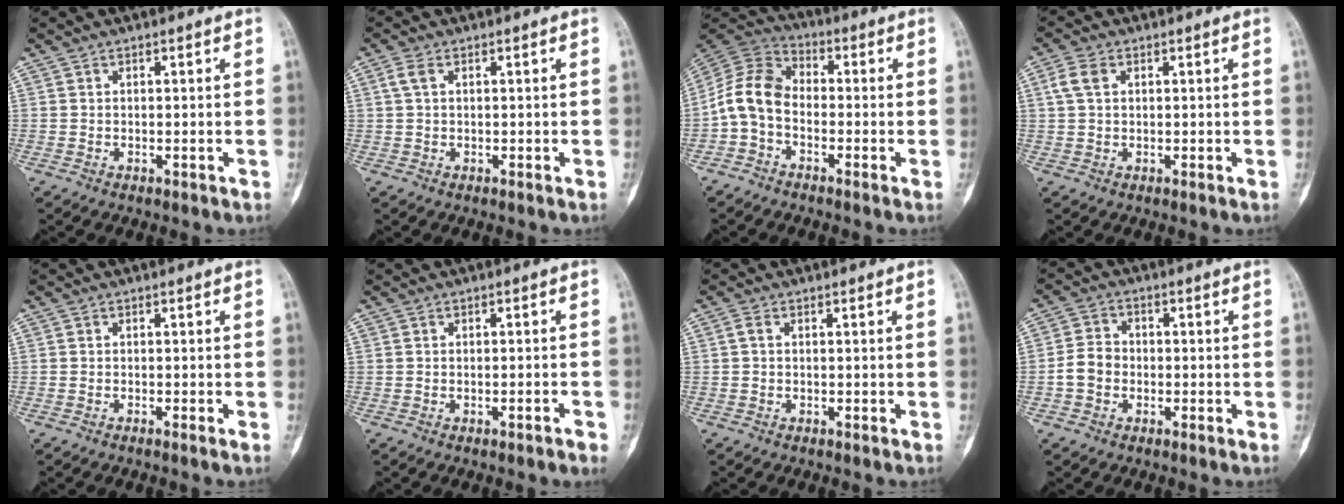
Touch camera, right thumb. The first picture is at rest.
{"total": 2.0, "force": [0.5, 1.0, 1.6], "torque": [-0.039, 0.004, 0.008]}
{"total": 9.0, "force": [-2.2, 5.9, 6.4], "torque": [-0.117, 0.034, -0.064]}
{"total": 3.4, "force": [0.9, 2.2, 2.4], "torque": [-0.057, 0.010, 0.016]}
{"total": 0.7, "force": [-0.5, -0.3, 0.4], "torque": [-0.009, 0.001, -0.015]}
{"total": 1.7, "force": [-1.1, 0.2, 1.2], "torque": [-0.028, 0.006, -0.013]}
{"total": 1.0, "force": [0.0, 0.4, 0.9], "torque": [-0.021, -0.001, -0.005]}
{"total": 4.6, "force": [-1.4, 3.7, 2.5], "torque": [-0.042, 0.018, -0.035]}